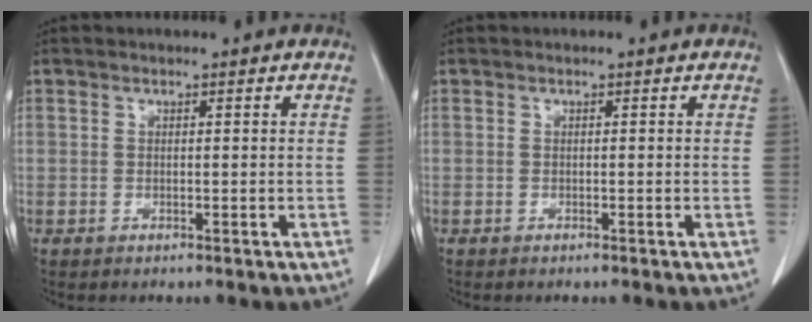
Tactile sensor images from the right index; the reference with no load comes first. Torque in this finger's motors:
{"motor_torque": [0.10, -0.08, 0.02, 0.01]}